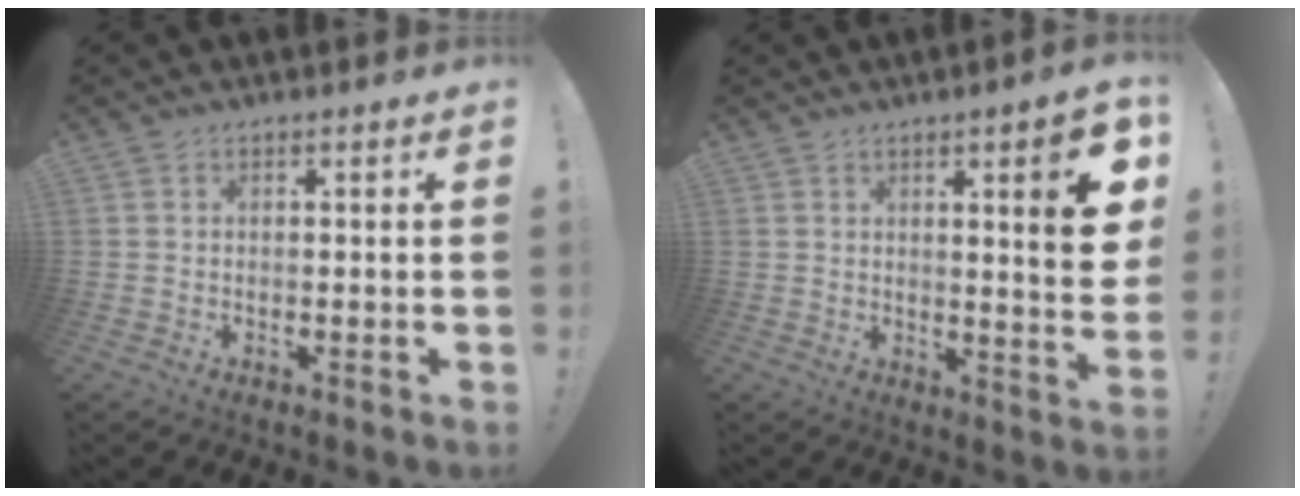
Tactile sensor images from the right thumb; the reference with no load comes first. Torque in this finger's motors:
{"motor_torque": [-0.36, 1.15, 0.75, 0.79, 0.02]}